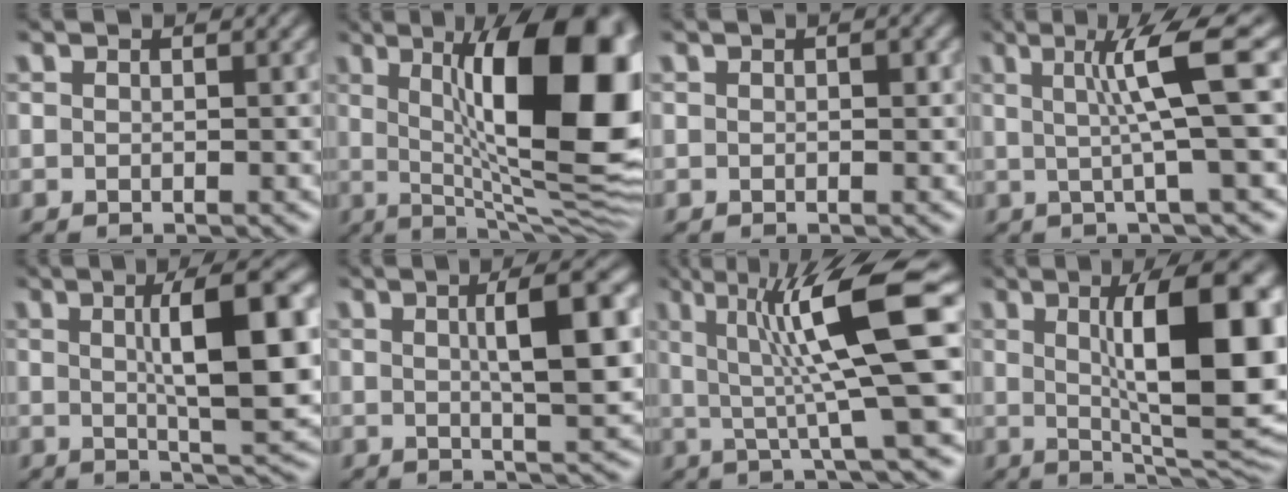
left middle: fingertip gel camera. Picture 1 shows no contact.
{"total": 17.1, "force": [3.4, 5.7, 15.7], "torque": [-0.204, 0.009, 0.044]}
{"total": 0.7, "force": [0.2, 0.4, 0.6], "torque": [-0.006, 0.000, 0.001]}
{"total": 5.9, "force": [1.0, 0.5, 5.8], "torque": [-0.095, 0.007, 0.019]}
{"total": 9.2, "force": [1.3, 2.2, 8.8], "torque": [-0.114, 0.007, 0.022]}
{"total": 6.6, "force": [1.2, 1.5, 6.3], "torque": [-0.083, 0.012, 0.016]}
{"total": 10.7, "force": [2.1, 1.7, 10.3], "torque": [-0.147, 0.004, 0.035]}
{"total": 12.4, "force": [1.7, 3.2, 11.9], "torque": [-0.159, -0.001, 0.031]}